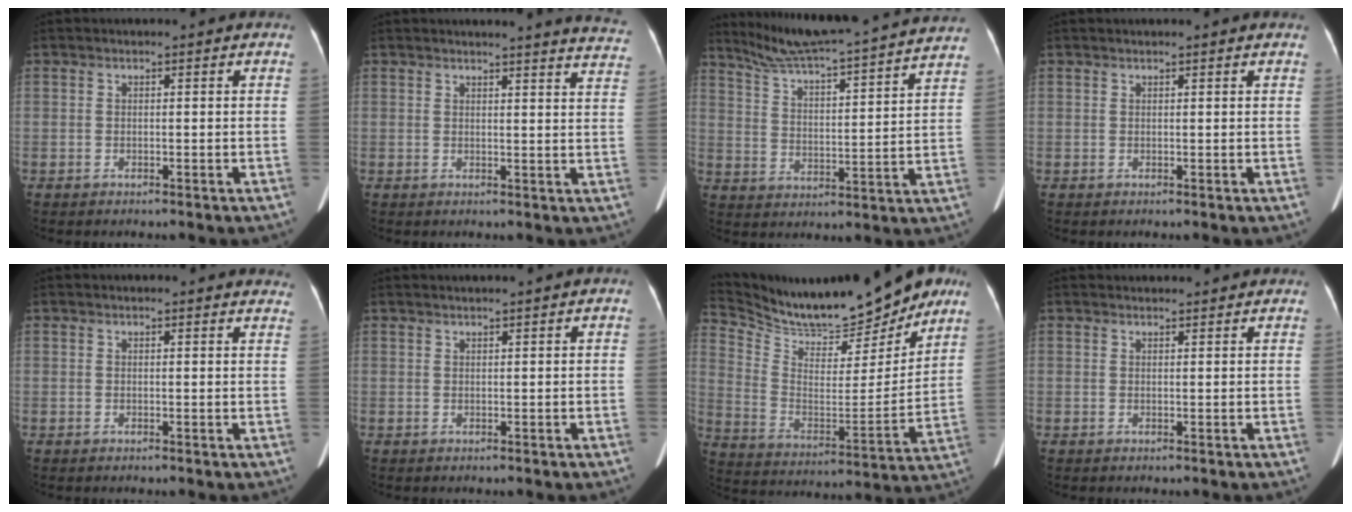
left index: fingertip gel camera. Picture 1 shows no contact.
{"total": 10.9, "force": [10.4, 0.0, 3.5], "torque": [-0.032, -0.050, 0.095]}
{"total": 24.3, "force": [22.4, -0.4, 9.6], "torque": [-0.157, -0.027, 0.305]}
{"total": 1.7, "force": [1.6, -0.2, 0.6], "torque": [-0.015, 0.021, 0.025]}
{"total": 7.6, "force": [7.3, 1.3, 1.7], "torque": [-0.001, 0.006, 0.057]}
{"total": 1.5, "force": [1.1, -0.3, 0.9], "torque": [-0.017, 0.014, 0.024]}
{"total": 21.7, "force": [19.4, 4.9, 8.5], "torque": [-0.161, -0.018, 0.305]}
{"total": 3.3, "force": [3.2, 0.3, 0.5], "torque": [-0.011, 0.026, 0.045]}